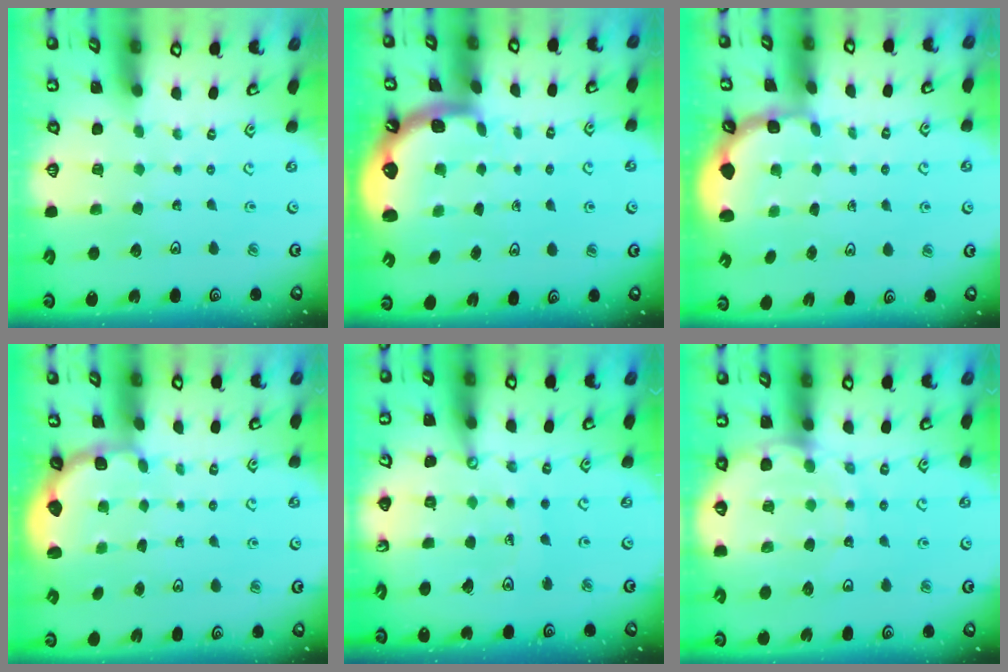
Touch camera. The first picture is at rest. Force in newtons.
{"total": 1.6, "press": 1.5, "slide": 0.6}
{"total": 2.6, "press": 2.0, "slide": 1.7}
{"total": 2.9, "press": 2.4, "slide": 1.6}
{"total": 11.1, "press": 11.0, "slide": 1.3}
{"total": 10.7, "press": 10.7, "slide": 1.0}